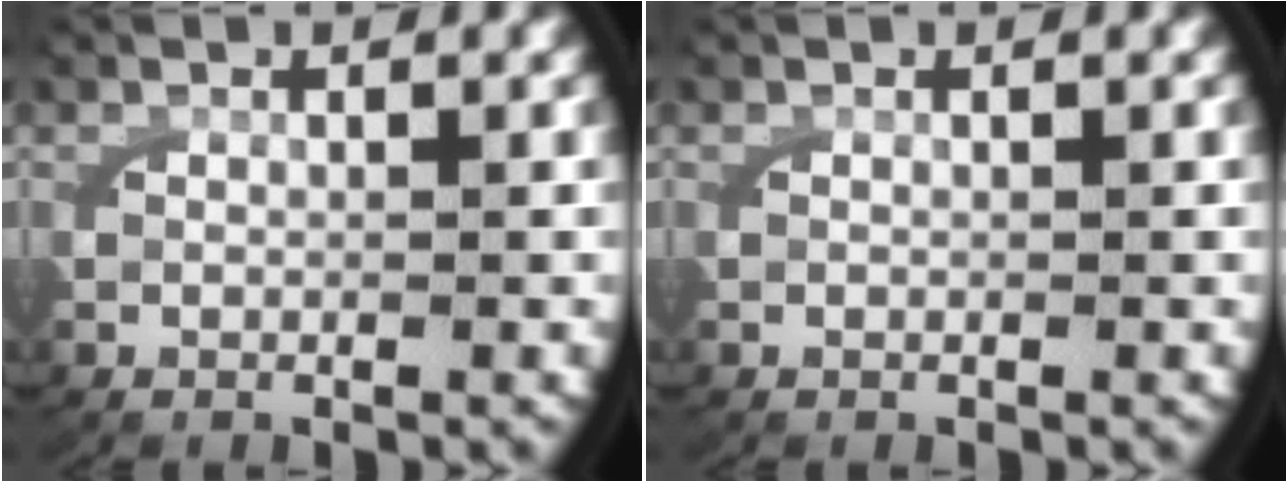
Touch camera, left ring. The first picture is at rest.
{"total": 0.0}